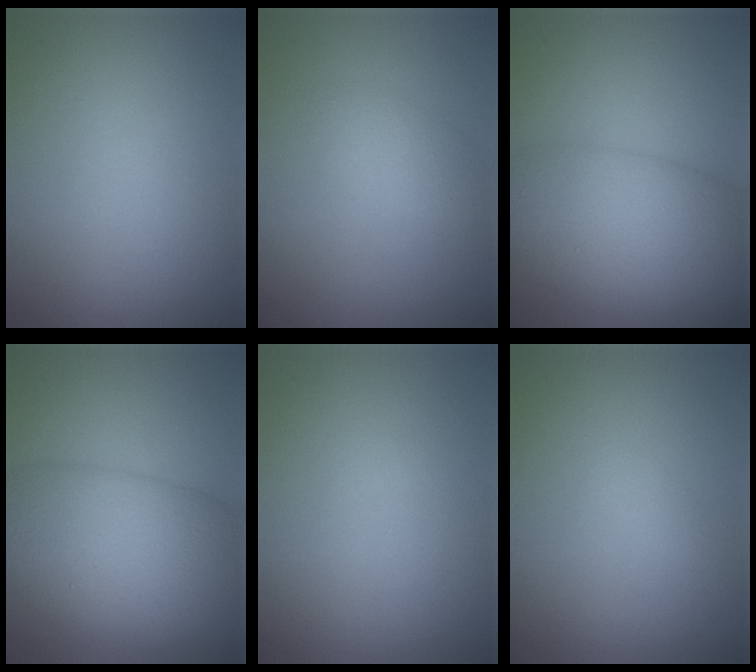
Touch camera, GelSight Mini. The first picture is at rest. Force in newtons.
{"total": 1.7, "press": 1.7, "slide": 0.1}
{"total": 9.1, "press": 9.1, "slide": 0.3}
{"total": 10.3, "press": 10.3, "slide": 0.3}
{"total": 0.0}
{"total": 0.5, "press": 0.5, "slide": 0.0}